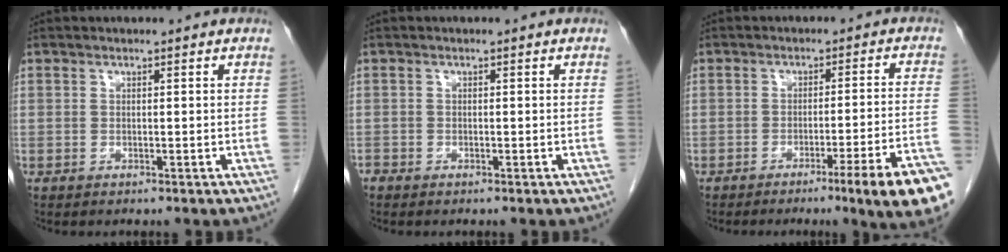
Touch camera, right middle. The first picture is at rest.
{"total": 0.6, "force": [-0.5, 0.3, 0.1], "torque": [-0.005, 0.000, -0.013]}
{"total": 12.3, "force": [-7.5, -0.9, 9.7], "torque": [-0.081, 0.000, -0.101]}